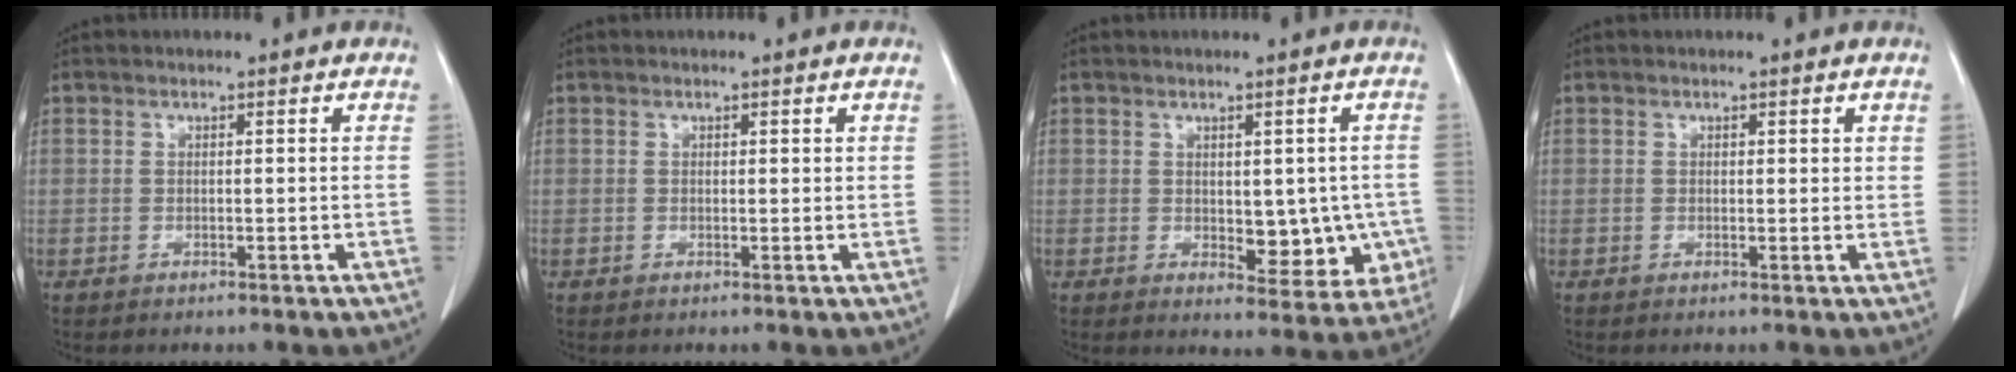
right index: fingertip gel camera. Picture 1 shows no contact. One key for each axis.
{"total": 0.7, "fx": 0.4, "fy": 0.4, "fz": 0.4, "tx": 0.001, "ty": -0.001, "tz": 0.003}
{"total": 7.8, "fx": -0.8, "fy": 4.3, "fz": 6.4, "tx": -0.054, "ty": 0.000, "tz": 0.001}
{"total": 1.1, "fx": 0.6, "fy": 0.6, "fz": 0.6, "tx": 0.001, "ty": -0.003, "tz": 0.005}